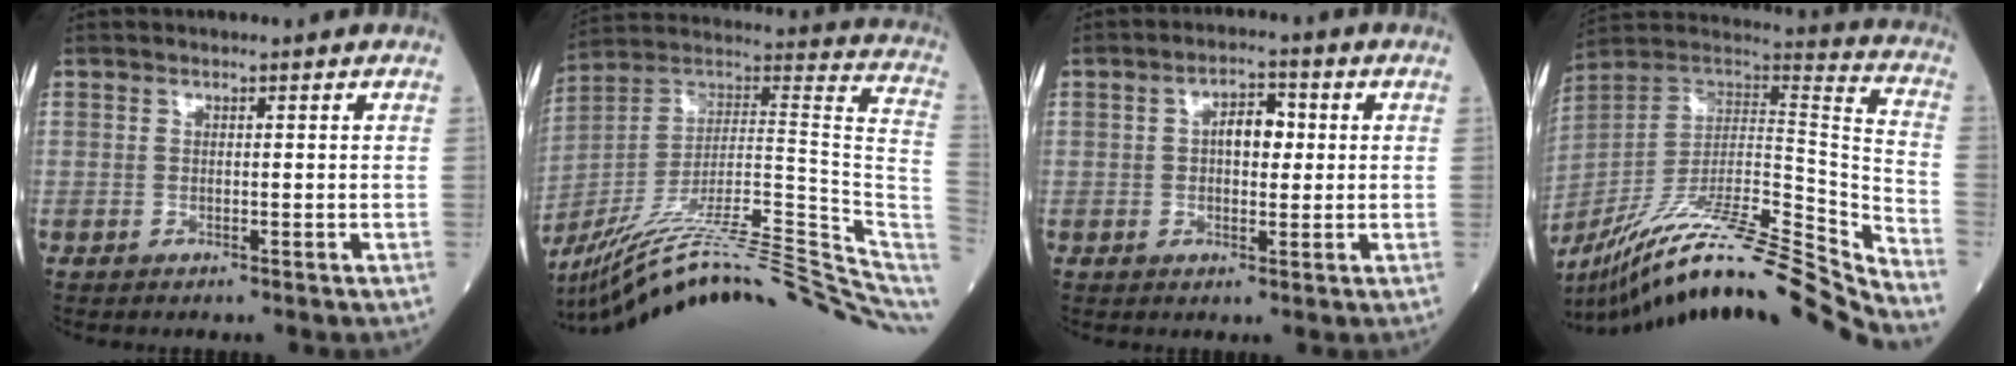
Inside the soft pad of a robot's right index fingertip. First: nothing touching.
{"total": 31.8, "force": [-25.5, 2.7, 18.9], "torque": [-0.193, 0.005, -0.379]}
{"total": 4.6, "force": [0.6, 2.3, 4.0], "torque": [-0.065, 0.014, 0.009]}
{"total": 32.0, "force": [-27.8, -0.1, 15.8], "torque": [-0.205, -0.036, -0.425]}